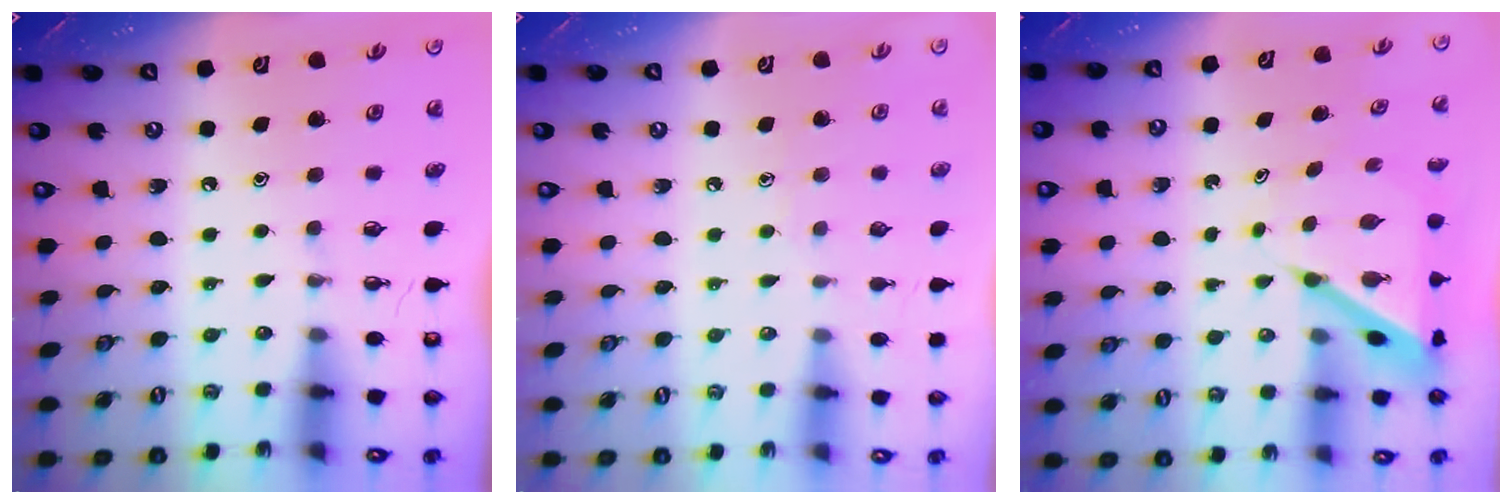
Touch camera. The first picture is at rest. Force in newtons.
{"total": 3.5, "press": 3.5, "slide": 0.4}
{"total": 6.6, "press": 6.6, "slide": 0.4}